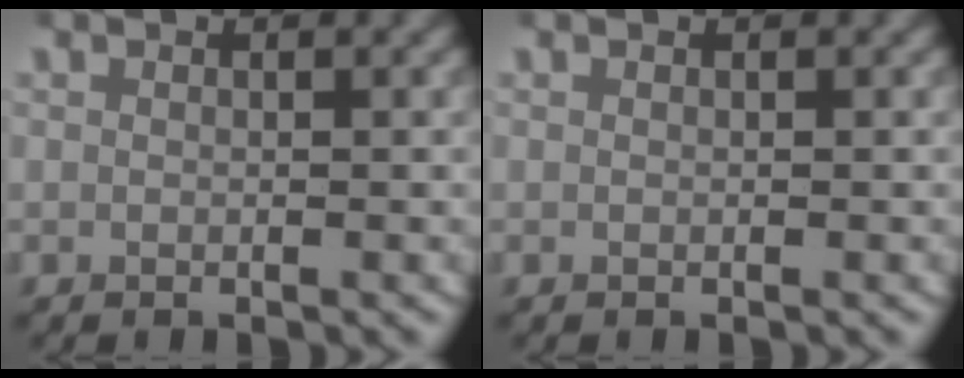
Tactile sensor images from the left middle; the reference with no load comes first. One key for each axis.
{"total": 0.0}